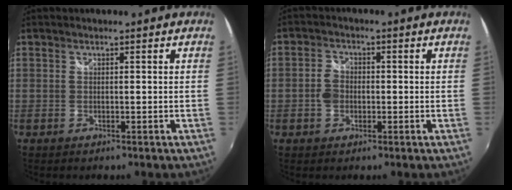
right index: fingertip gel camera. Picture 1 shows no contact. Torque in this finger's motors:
{"motor_torque": [0.48, 0.20, 0.34, 0.08]}